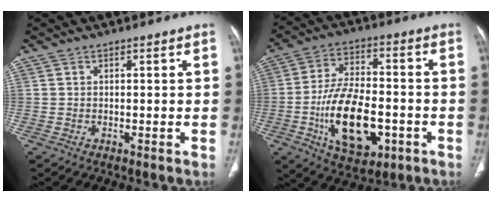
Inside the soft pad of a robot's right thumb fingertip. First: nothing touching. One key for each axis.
{"total": 17.3, "fx": -5.0, "fy": 9.2, "fz": 13.8, "tx": -0.228, "ty": 0.018, "tz": -0.077}